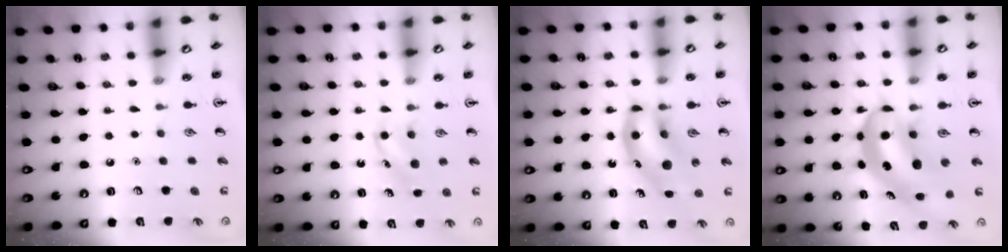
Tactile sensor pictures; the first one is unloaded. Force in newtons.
{"total": 4.1, "press": 3.9, "slide": 1.3}
{"total": 11.0, "press": 10.6, "slide": 2.9}
{"total": 7.3, "press": 7.0, "slide": 2.1}